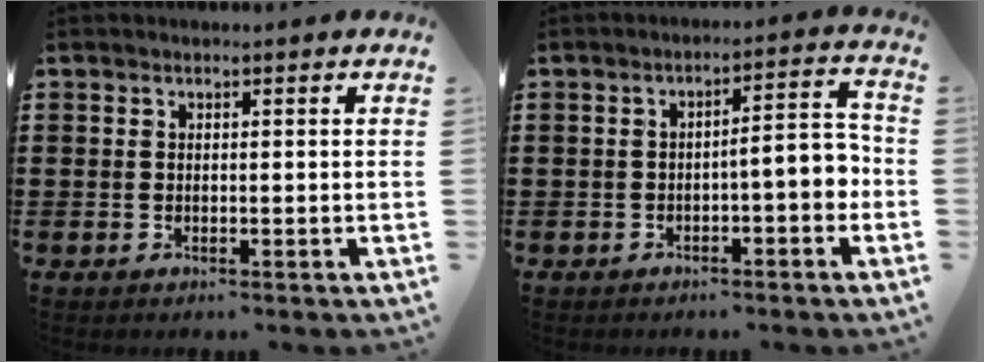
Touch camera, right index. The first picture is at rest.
{"total": 4.8, "force": [-1.6, 1.3, 4.3], "torque": [-0.071, 0.004, -0.035]}